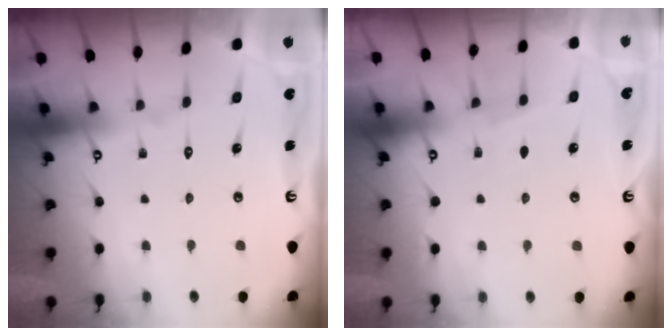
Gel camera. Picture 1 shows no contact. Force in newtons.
{"total": 4.4, "press": 4.4, "slide": 0.6}